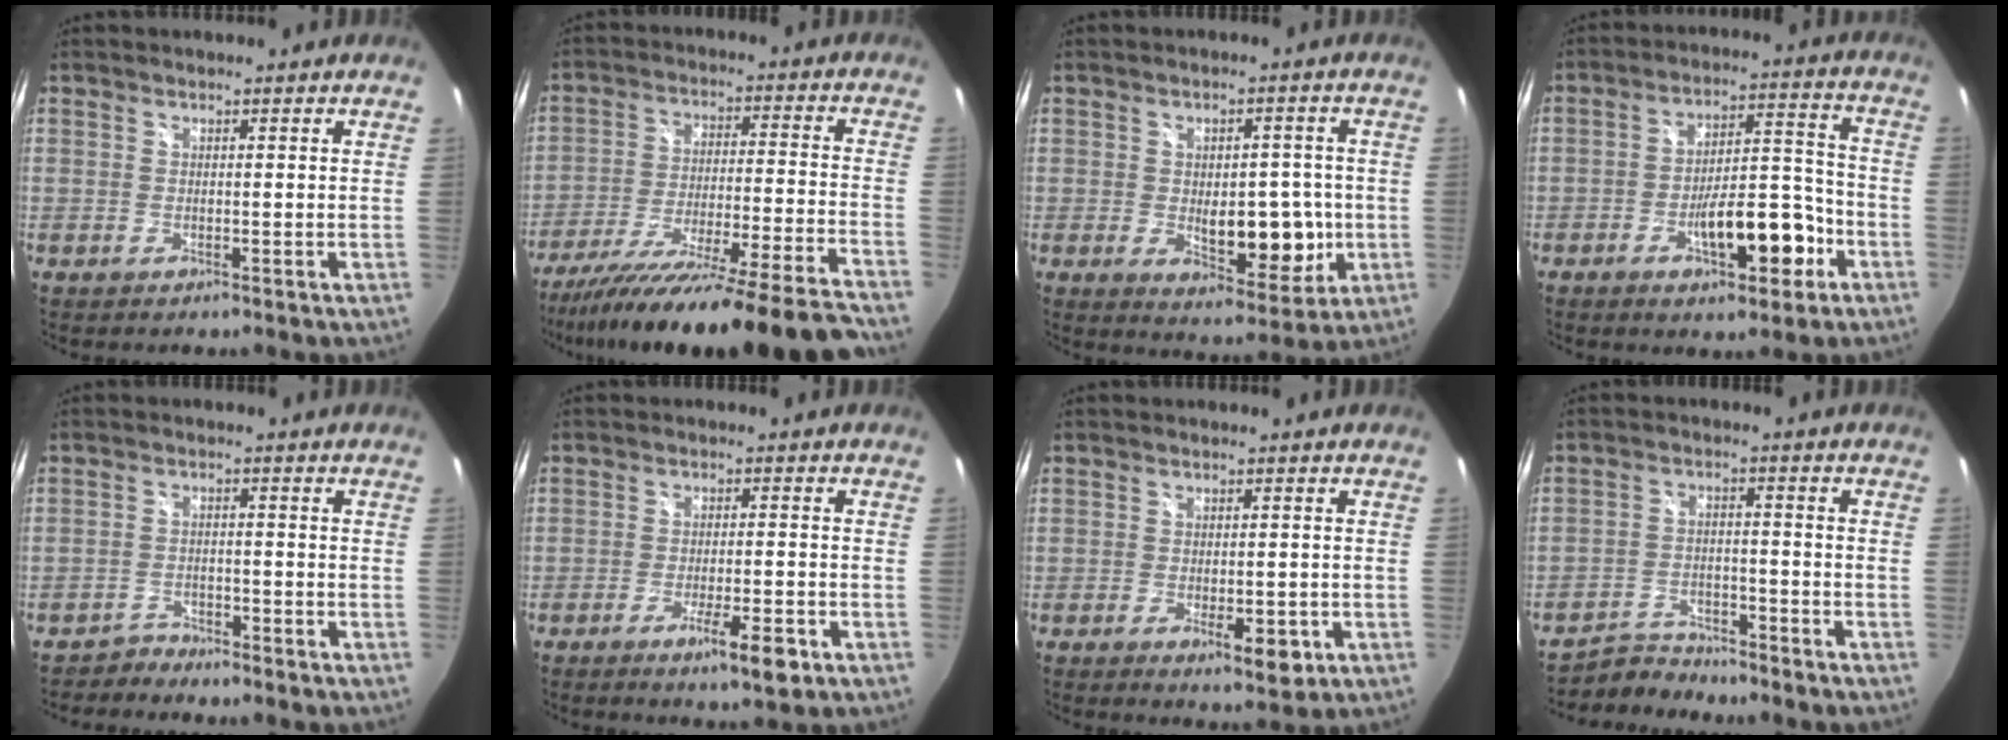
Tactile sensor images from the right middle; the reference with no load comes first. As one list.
[{"total": 28.4, "force": [-25.6, -2.5, 12.1], "torque": [-0.194, -0.083, -0.390]}, {"total": 10.0, "force": [-1.5, 5.5, 8.2], "torque": [-0.128, -0.012, -0.007]}, {"total": 11.8, "force": [-5.6, 4.4, 9.4], "torque": [-0.153, 0.016, -0.075]}, {"total": 2.8, "force": [-2.7, 0.8, -0.1], "torque": [0.000, 0.001, -0.051]}, {"total": 6.4, "force": [-3.6, 0.8, 5.2], "torque": [-0.099, -0.015, -0.057]}, {"total": 5.3, "force": [-2.1, 2.0, 4.5], "torque": [-0.073, -0.013, -0.024]}, {"total": 6.6, "force": [-6.3, 1.7, 0.8], "torque": [-0.033, 0.006, -0.108]}]